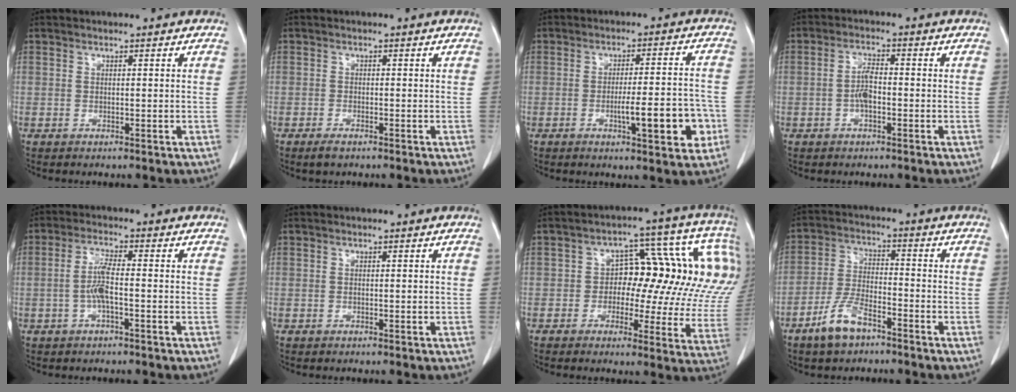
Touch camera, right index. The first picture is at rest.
{"total": 1.7, "force": [-1.2, 0.6, 1.1], "torque": [-0.022, -0.002, -0.017]}
{"total": 9.4, "force": [-3.1, 1.6, 8.8], "torque": [-0.126, 0.006, -0.040]}
{"total": 3.5, "force": [-0.8, 1.1, 3.2], "torque": [-0.066, 0.005, -0.017]}
{"total": 4.3, "force": [-0.9, 0.5, 4.1], "torque": [-0.088, 0.004, -0.020]}
{"total": 0.0}
{"total": 14.7, "force": [1.5, 7.4, 12.5], "torque": [-0.127, 0.043, 0.013]}
{"total": 7.2, "force": [-4.8, 2.5, 4.7], "torque": [-0.106, -0.002, -0.091]}